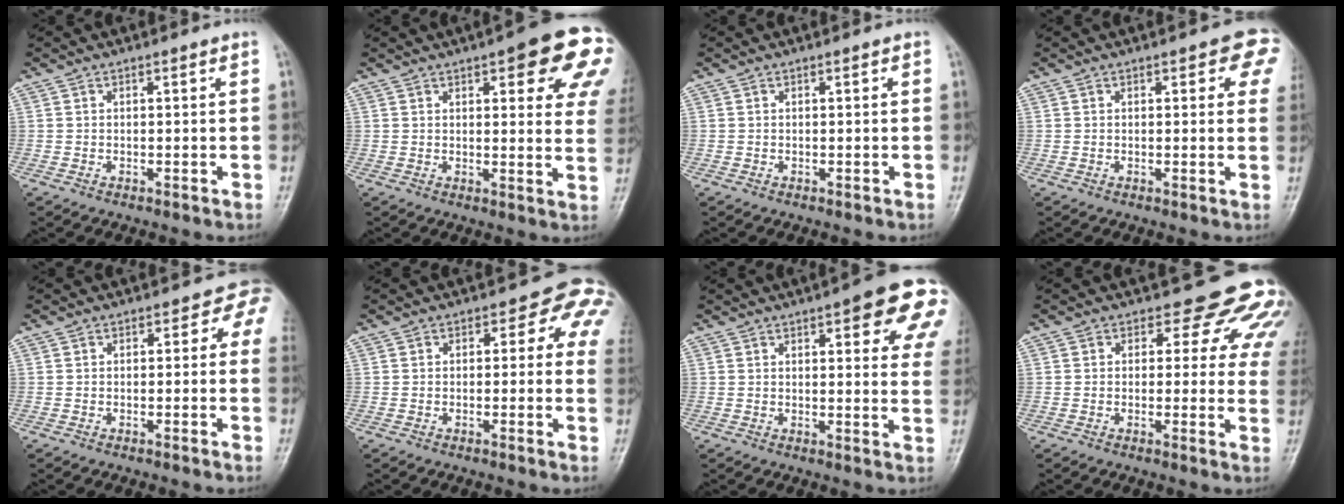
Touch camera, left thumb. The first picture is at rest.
{"total": 17.2, "force": [7.9, 5.4, 14.3], "torque": [-0.145, -0.021, 0.086]}
{"total": 0.0}
{"total": 5.8, "force": [2.6, 2.7, 4.4], "torque": [-0.011, -0.003, 0.019]}
{"total": 3.4, "force": [0.5, 2.6, 2.2], "torque": [0.014, 0.008, -0.010]}
{"total": 7.0, "force": [1.5, 4.4, 5.2], "torque": [-0.009, 0.006, 0.001]}
{"total": 15.3, "force": [6.6, 4.8, 12.9], "torque": [-0.124, -0.016, 0.071]}
{"total": 10.6, "force": [6.7, 6.3, 5.3], "torque": [-0.002, -0.025, 0.051]}